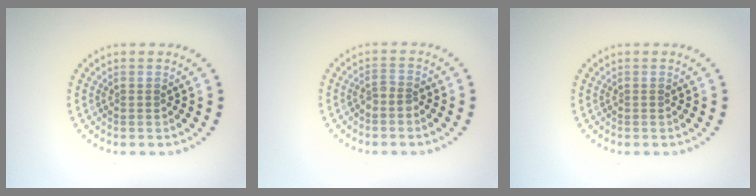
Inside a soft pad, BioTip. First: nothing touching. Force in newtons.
{"total": 1.4, "press": 1.1, "slide": 0.9}
{"total": 0.0}